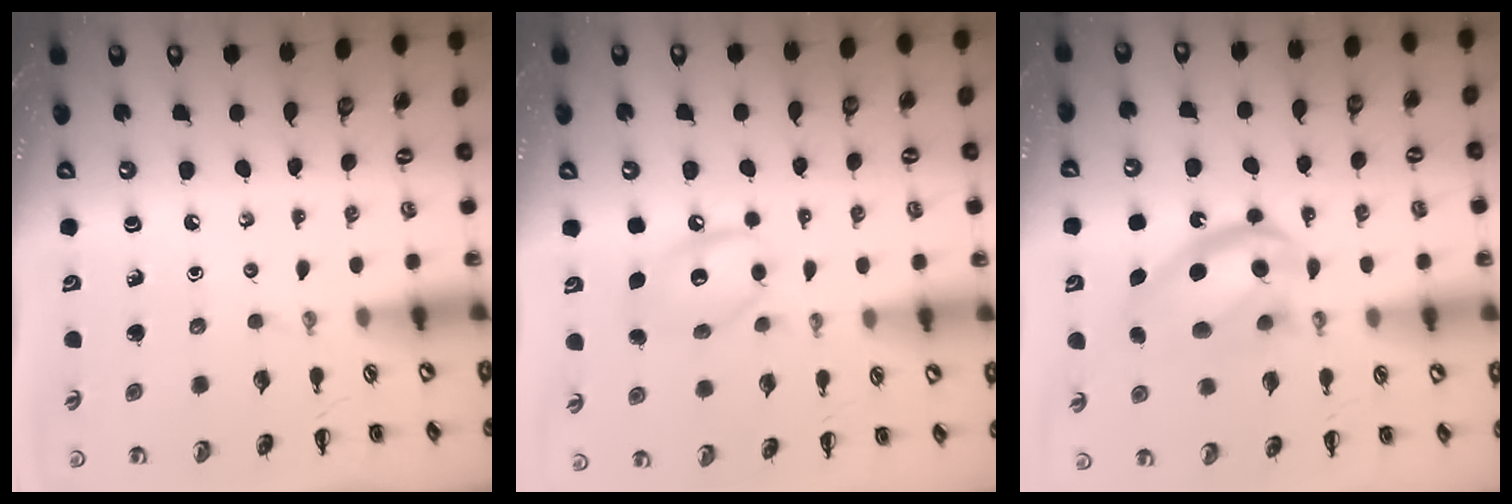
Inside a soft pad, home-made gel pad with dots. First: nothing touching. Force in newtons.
{"total": 11.3, "press": 11.3, "slide": 1.0}
{"total": 15.5, "press": 15.1, "slide": 3.5}